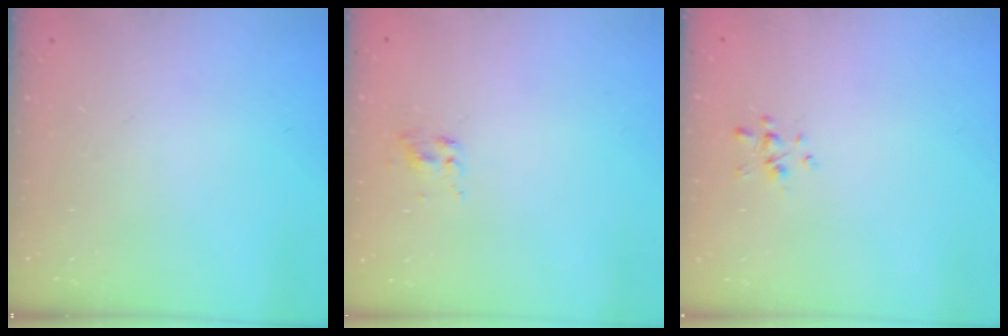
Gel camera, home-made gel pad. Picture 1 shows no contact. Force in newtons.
{"total": 2.0, "press": 1.9, "slide": 0.8}
{"total": 3.2, "press": 3.1, "slide": 0.8}